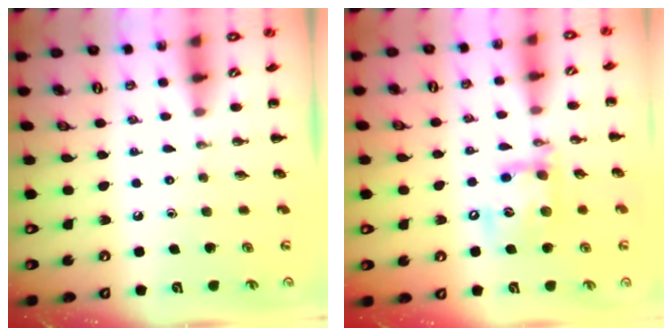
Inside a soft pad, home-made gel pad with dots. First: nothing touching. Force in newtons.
{"total": 14.6, "press": 14.3, "slide": 2.8}